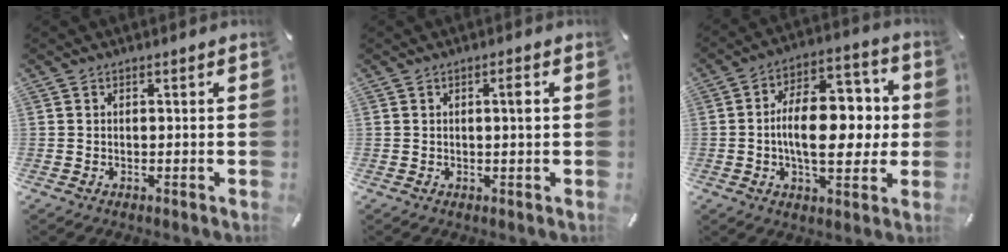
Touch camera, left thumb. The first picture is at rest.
{"total": 2.3, "force": [0.2, 0.2, 2.3], "torque": [-0.037, -0.002, 0.000]}
{"total": 16.8, "force": [-0.2, 9.7, 13.6], "torque": [-0.203, 0.008, -0.003]}